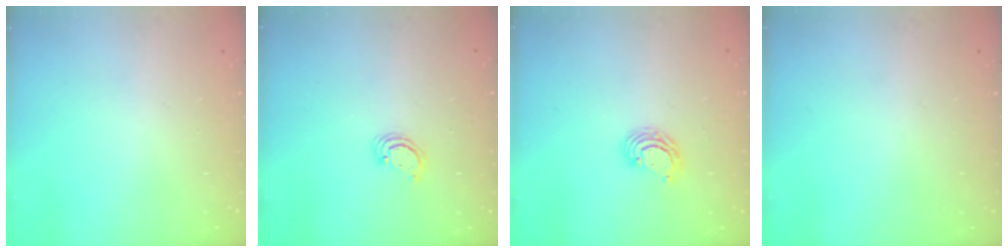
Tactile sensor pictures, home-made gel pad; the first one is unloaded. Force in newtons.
{"total": 3.0, "press": 2.9, "slide": 0.3}
{"total": 4.9, "press": 4.9, "slide": 0.2}
{"total": 0.0}